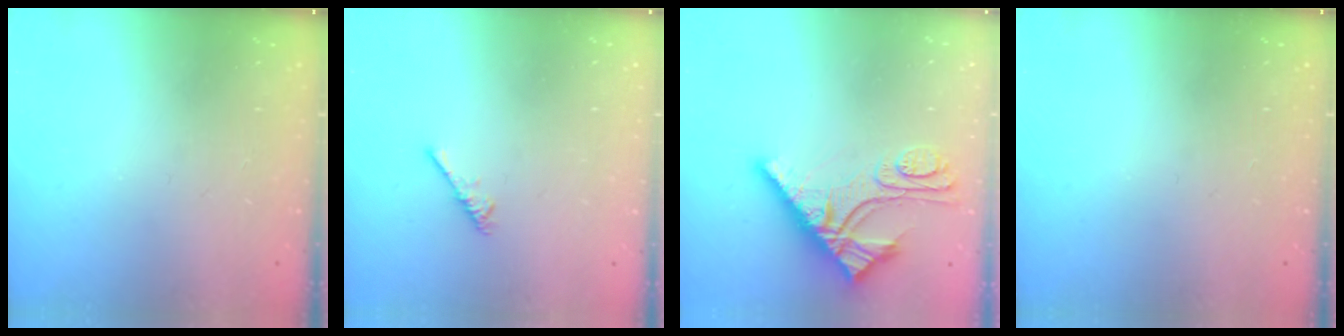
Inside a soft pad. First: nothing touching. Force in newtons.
{"total": 2.2, "press": 2.1, "slide": 0.5}
{"total": 12.5, "press": 12.5, "slide": 0.7}
{"total": 0.0}